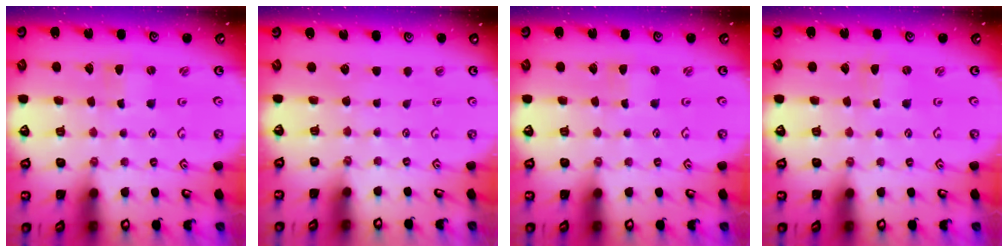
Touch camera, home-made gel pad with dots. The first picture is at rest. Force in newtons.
{"total": 0.0}
{"total": 0.0}
{"total": 0.0}